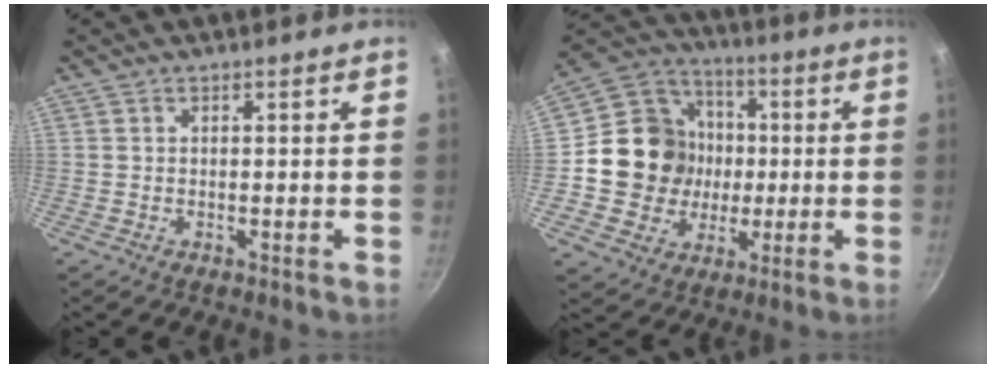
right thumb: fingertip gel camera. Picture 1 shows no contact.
{"total": 16.6, "force": [-0.3, 15.4, 6.3], "torque": [-0.078, 0.027, -0.009]}